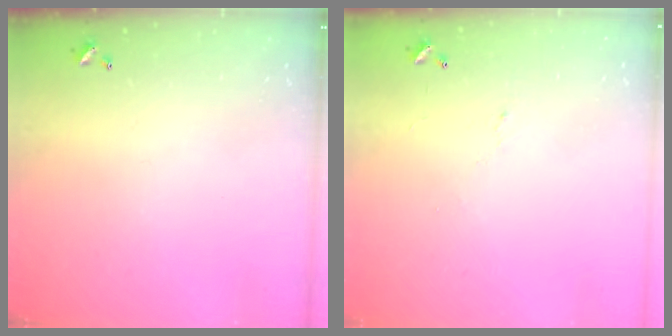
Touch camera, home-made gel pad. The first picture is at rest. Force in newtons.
{"total": 0.7, "press": 0.4, "slide": 0.6}